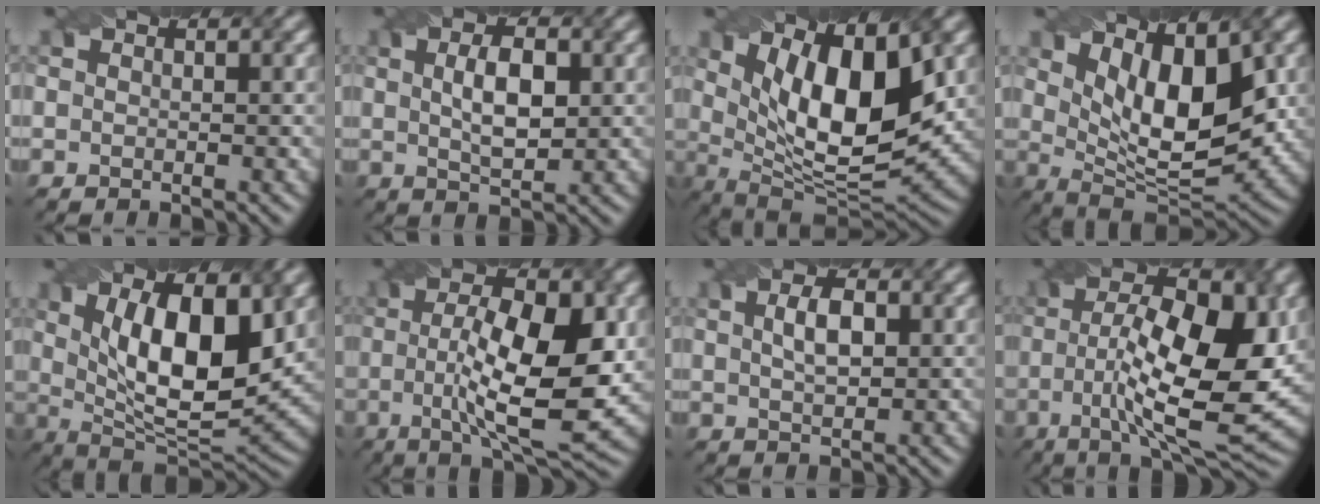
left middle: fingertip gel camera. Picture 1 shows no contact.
{"total": 4.2, "force": [0.6, 1.8, 3.7], "torque": [-0.073, 0.002, 0.014]}
{"total": 12.5, "force": [3.6, 5.0, 10.8], "torque": [-0.168, -0.007, 0.063]}
{"total": 9.4, "force": [2.5, 4.2, 8.1], "torque": [-0.128, -0.008, 0.042]}
{"total": 11.8, "force": [2.5, 4.6, 10.6], "torque": [-0.163, -0.009, 0.045]}
{"total": 11.1, "force": [-0.1, 3.5, 10.6], "torque": [-0.160, 0.000, 0.002]}
{"total": 3.0, "force": [0.6, 1.4, 2.6], "torque": [-0.055, 0.006, 0.016]}
{"total": 12.6, "force": [0.1, 4.5, 11.8], "torque": [-0.184, -0.001, 0.003]}